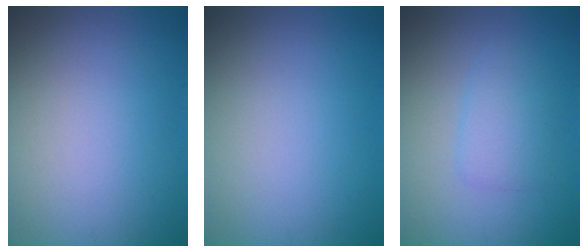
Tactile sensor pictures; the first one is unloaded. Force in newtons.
{"total": 0.0}
{"total": 2.3, "press": 2.3, "slide": 0.1}